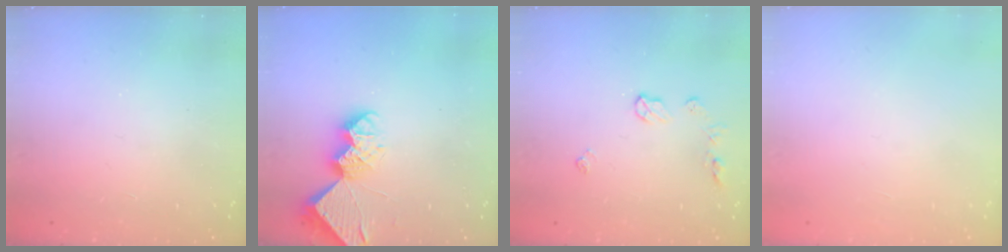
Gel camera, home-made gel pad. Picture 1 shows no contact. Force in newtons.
{"total": 8.8, "press": 8.8, "slide": 1.0}
{"total": 6.3, "press": 6.3, "slide": 0.7}
{"total": 0.0}